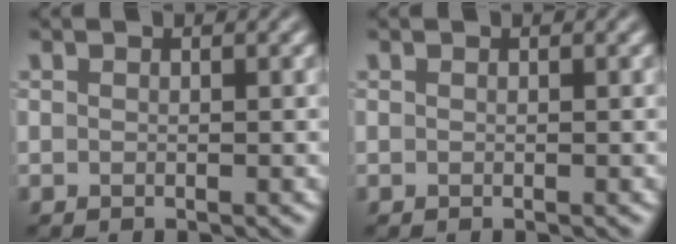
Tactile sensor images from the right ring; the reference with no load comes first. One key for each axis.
{"total": 0.0}